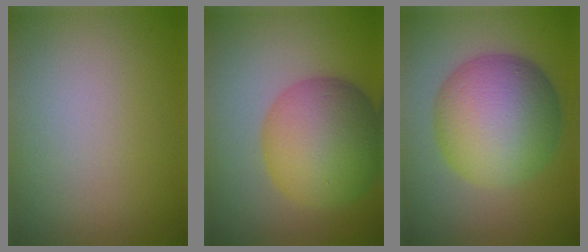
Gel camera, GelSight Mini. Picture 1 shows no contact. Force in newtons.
{"total": 9.2, "press": 9.2, "slide": 0.2}
{"total": 10.6, "press": 10.6, "slide": 0.3}